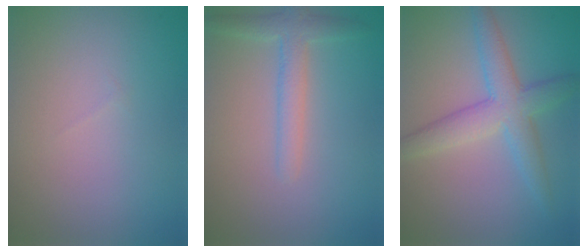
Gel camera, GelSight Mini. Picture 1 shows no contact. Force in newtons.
{"total": 2.5, "press": 2.5, "slide": 0.1}
{"total": 4.7, "press": 4.7, "slide": 0.1}